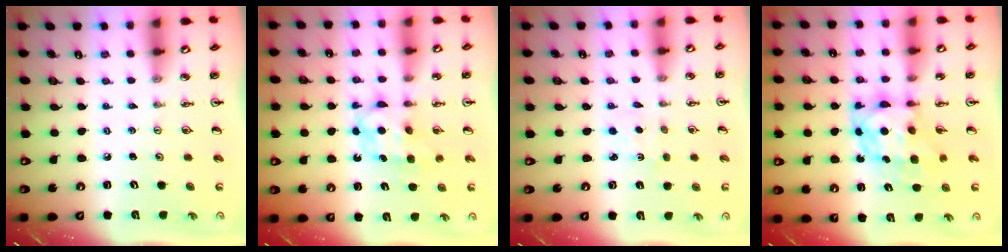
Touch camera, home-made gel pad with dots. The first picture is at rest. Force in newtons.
{"total": 7.2, "press": 7.2, "slide": 0.4}
{"total": 1.4, "press": 1.4, "slide": 0.2}
{"total": 8.1, "press": 8.0, "slide": 0.6}